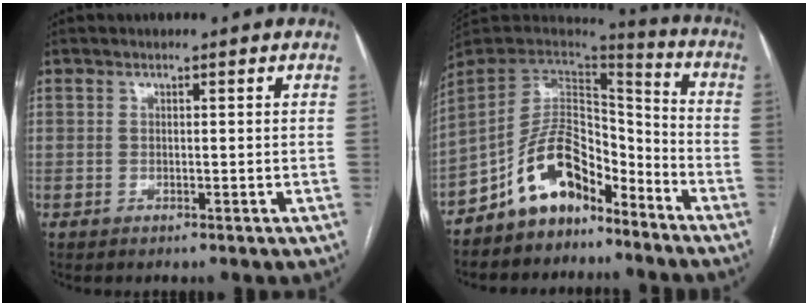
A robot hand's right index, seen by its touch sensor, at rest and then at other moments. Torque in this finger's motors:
{"motor_torque": [0.90, -0.76, 0.05, 0.00]}